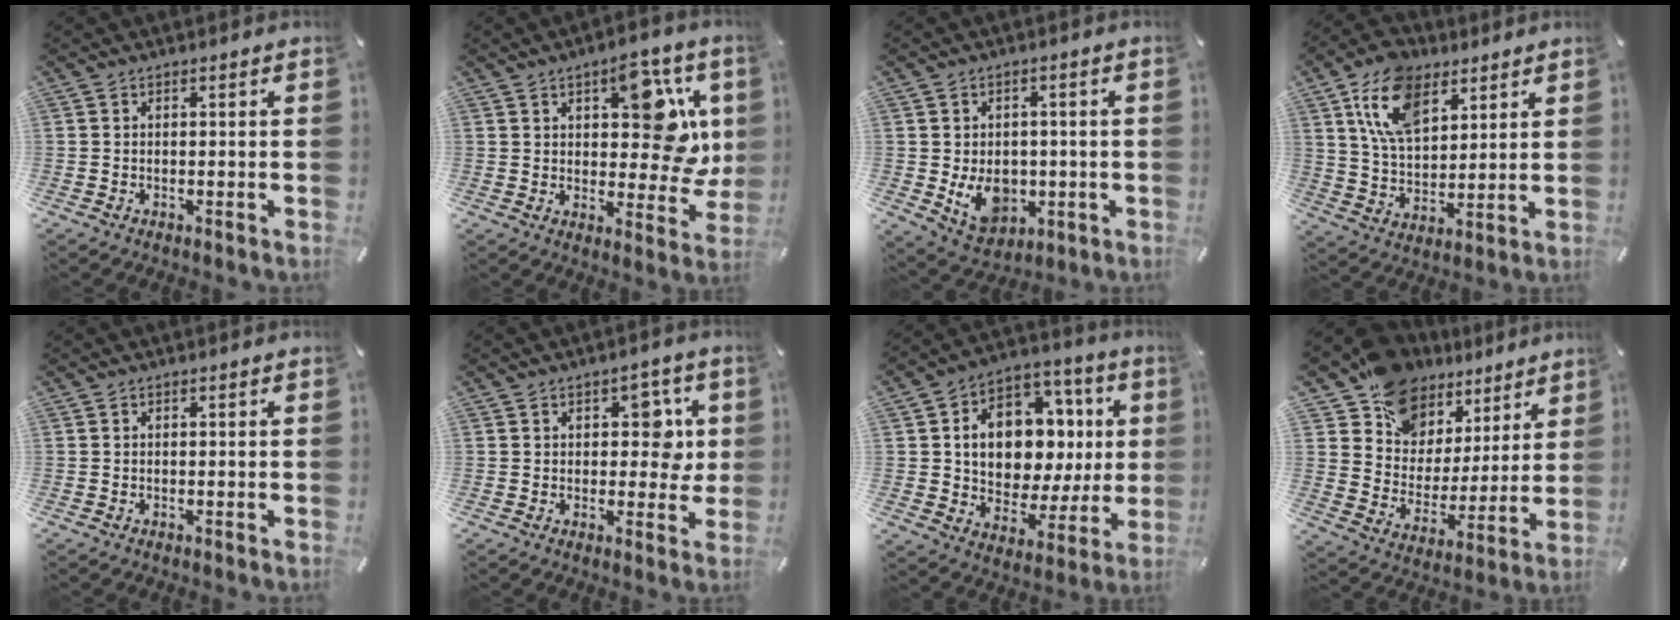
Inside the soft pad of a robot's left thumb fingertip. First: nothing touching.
{"total": 15.3, "force": [5.4, 8.1, 11.7], "torque": [-0.138, -0.029, 0.092]}
{"total": 9.2, "force": [-1.5, 7.3, 5.4], "torque": [-0.086, 0.003, -0.024]}
{"total": 14.1, "force": [7.5, 8.3, 8.5], "torque": [-0.182, -0.015, 0.139]}
{"total": 0.0}
{"total": 7.7, "force": [1.9, 5.2, 5.3], "torque": [-0.049, -0.009, 0.023]}
{"total": 15.7, "force": [3.2, 11.8, 9.9], "torque": [-0.148, -0.022, 0.065]}
{"total": 12.9, "force": [9.5, 8.7, 0.8], "torque": [-0.027, -0.090, 0.177]}